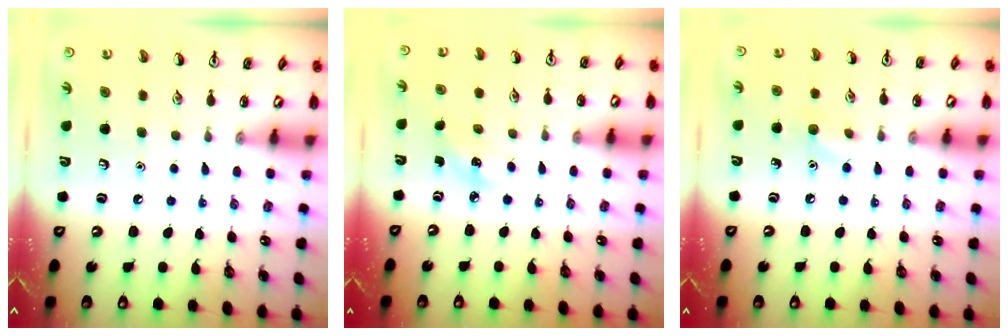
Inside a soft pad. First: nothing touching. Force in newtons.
{"total": 2.7, "press": 2.5, "slide": 1.0}
{"total": 6.6, "press": 6.4, "slide": 1.8}